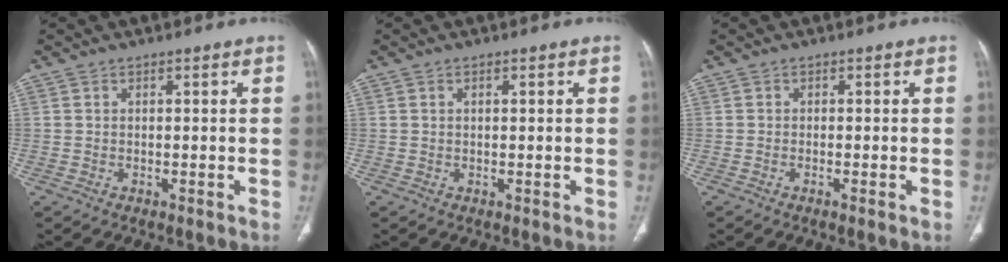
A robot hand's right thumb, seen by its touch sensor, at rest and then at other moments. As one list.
[{"total": 1.0, "force": [0.4, 0.4, 0.8], "torque": [-0.019, 0.006, 0.008]}, {"total": 0.9, "force": [-0.4, 0.1, 0.8], "torque": [-0.023, -0.003, -0.010]}]